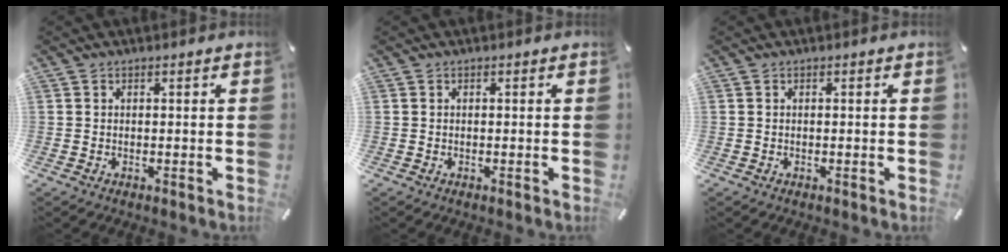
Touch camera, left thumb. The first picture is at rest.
{"total": 0.0}
{"total": 0.0}